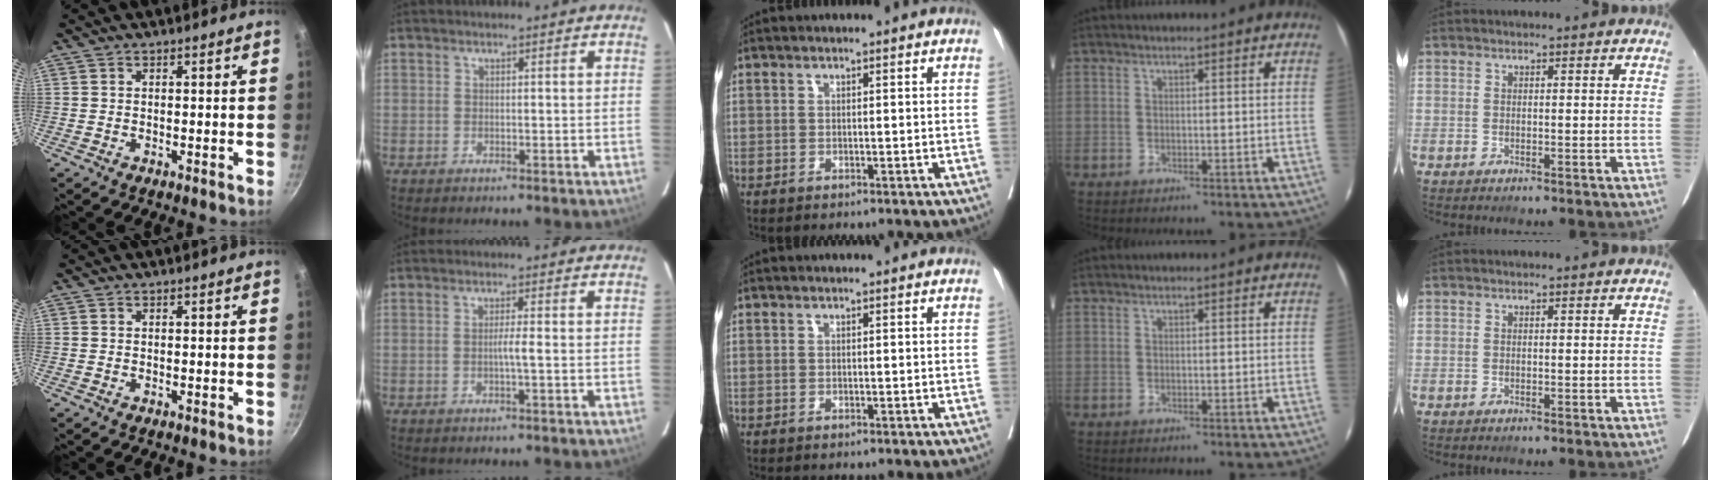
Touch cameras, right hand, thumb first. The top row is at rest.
{"index": {"total": 1.8, "force": [-0.4, -0.3, 1.7], "torque": [-0.031, 0.000, -0.008]}}